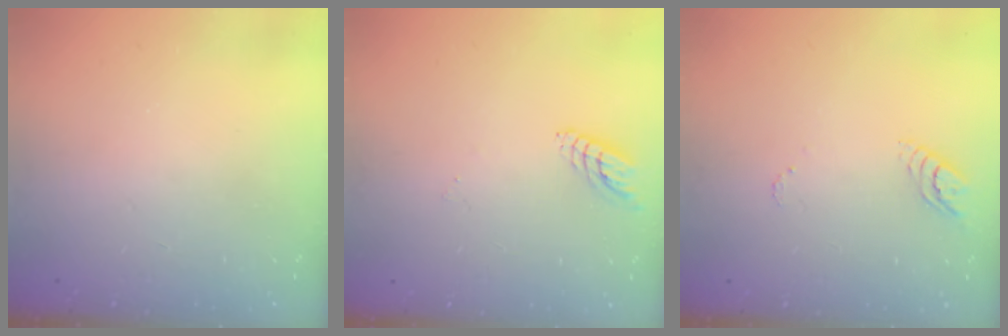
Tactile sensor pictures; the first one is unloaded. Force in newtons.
{"total": 6.4, "press": 6.3, "slide": 0.4}
{"total": 3.6, "press": 3.5, "slide": 0.6}